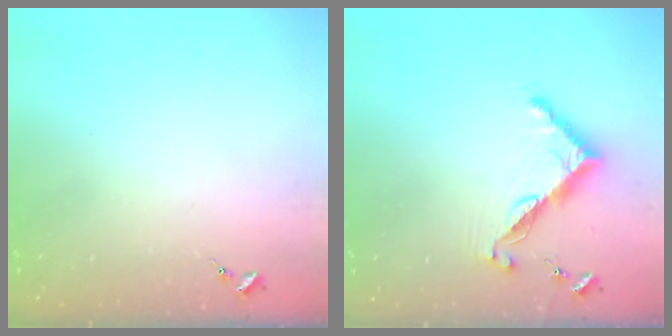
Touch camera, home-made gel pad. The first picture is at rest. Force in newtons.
{"total": 8.7, "press": 8.7, "slide": 0.6}